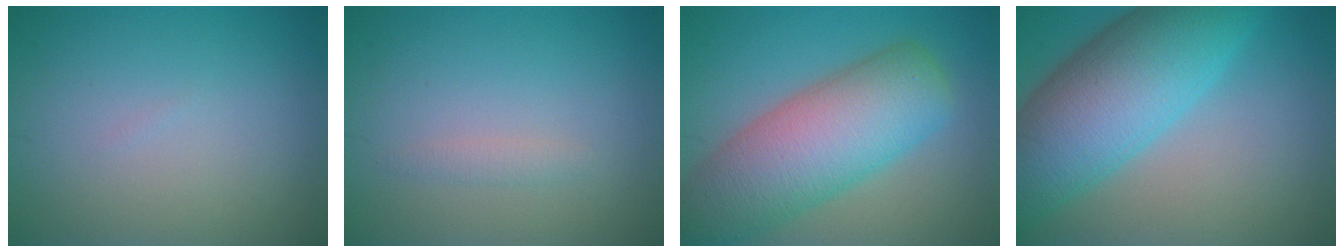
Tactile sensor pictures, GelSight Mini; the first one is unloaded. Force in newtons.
{"total": 0.9, "press": 0.9, "slide": 0.1}
{"total": 10.5, "press": 10.4, "slide": 0.6}
{"total": 11.5, "press": 11.5, "slide": 0.3}